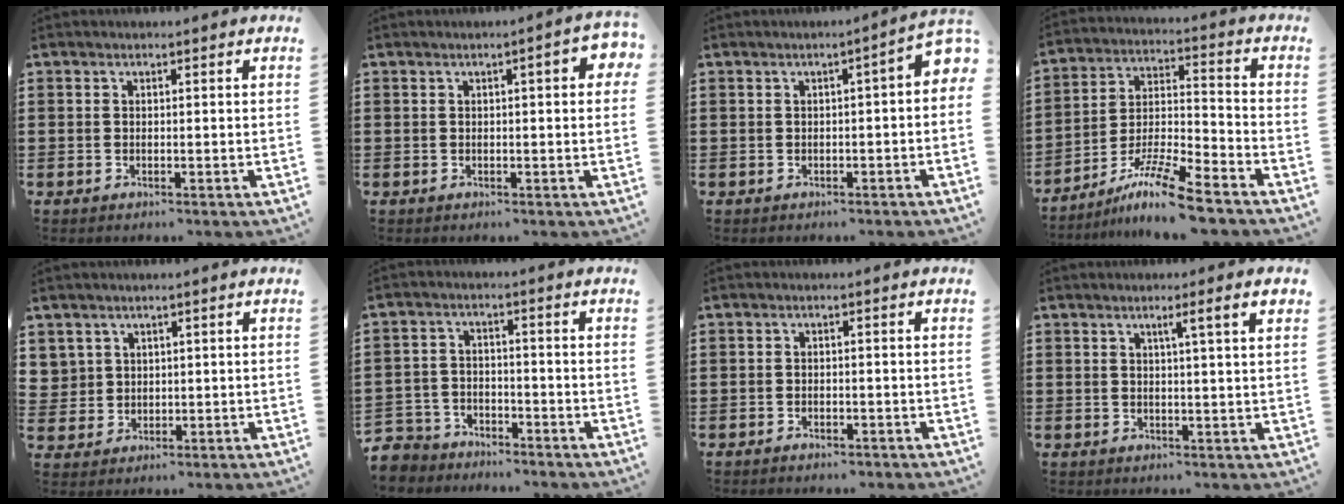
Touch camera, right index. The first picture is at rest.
{"total": 3.4, "force": [0.5, 0.7, 3.3], "torque": [-0.044, 0.000, 0.003]}
{"total": 2.3, "force": [-0.4, 0.7, 2.2], "torque": [-0.040, 0.002, -0.010]}
{"total": 10.7, "force": [-8.8, 0.4, 6.1], "torque": [-0.113, 0.009, -0.172]}
{"total": 2.9, "force": [1.6, 2.4, 0.1], "torque": [-0.014, 0.010, 0.031]}
{"total": 4.1, "force": [-3.9, 1.4, -0.2], "torque": [-0.023, -0.007, -0.088]}
{"total": 1.1, "force": [-1.1, 0.2, 0.1], "torque": [-0.006, 0.000, -0.023]}
{"total": 3.1, "force": [1.2, -0.4, 2.8], "torque": [-0.055, -0.005, 0.018]}